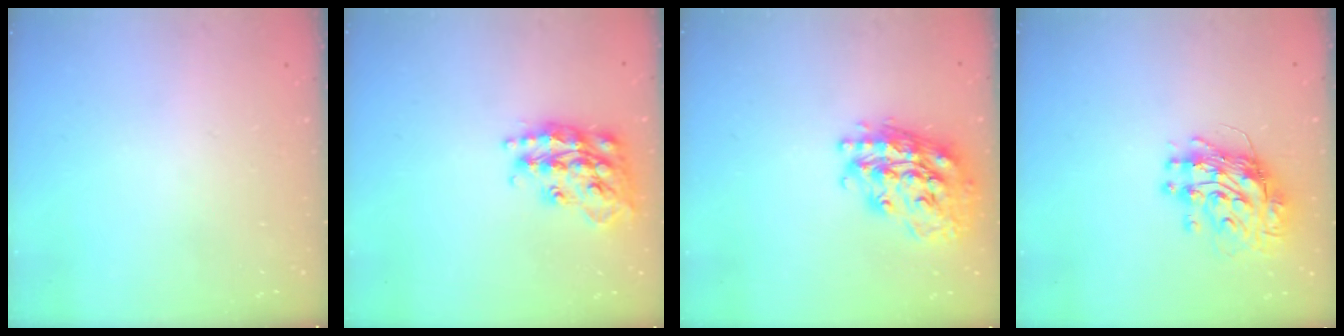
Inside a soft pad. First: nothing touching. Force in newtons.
{"total": 19.8, "press": 19.7, "slide": 1.2}
{"total": 22.6, "press": 22.6, "slide": 1.8}
{"total": 12.0, "press": 11.9, "slide": 1.2}